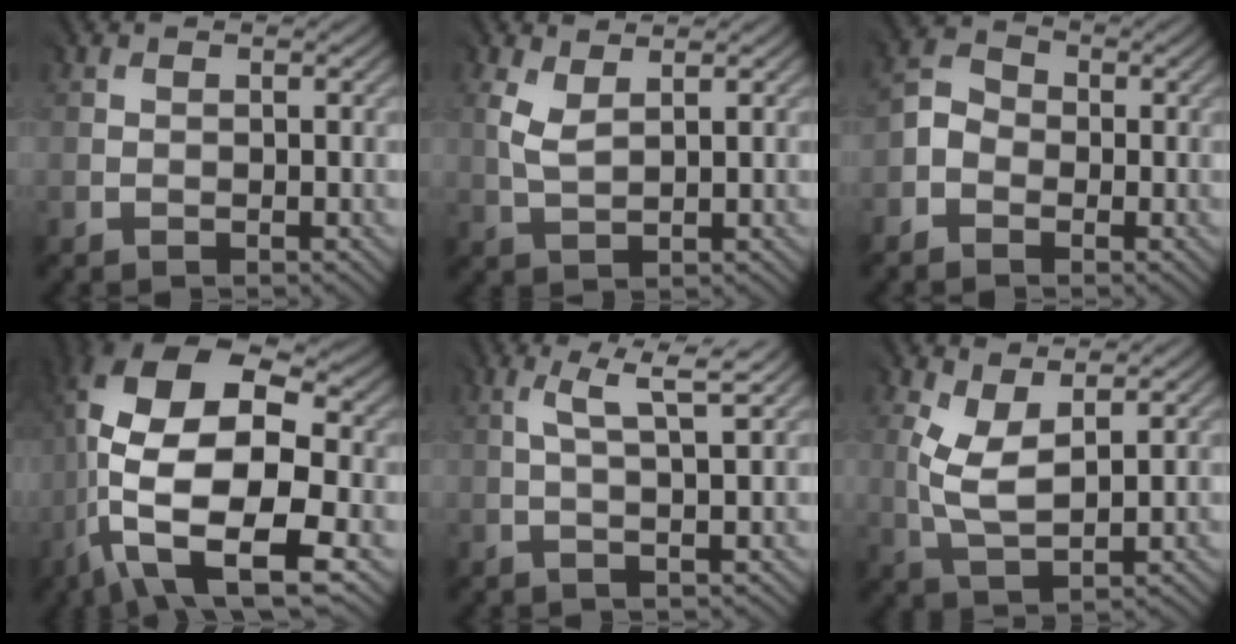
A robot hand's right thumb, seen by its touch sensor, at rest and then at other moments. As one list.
[{"total": 2.0, "force": [1.4, 0.5, 1.3], "torque": [-0.045, -0.001, 0.034]}, {"total": 2.9, "force": [-1.7, 2.2, 0.6], "torque": [-0.016, 0.001, -0.043]}, {"total": 16.4, "force": [-2.9, 8.2, 13.9], "torque": [-0.272, -0.003, -0.044]}, {"total": 3.7, "force": [1.5, -0.1, 3.4], "torque": [-0.064, 0.010, 0.033]}, {"total": 5.1, "force": [1.7, 2.1, 4.4], "torque": [-0.113, -0.002, 0.037]}]